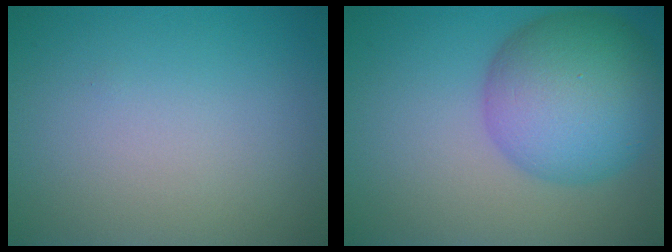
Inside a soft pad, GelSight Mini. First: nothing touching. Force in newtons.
{"total": 9.6, "press": 9.6, "slide": 0.3}